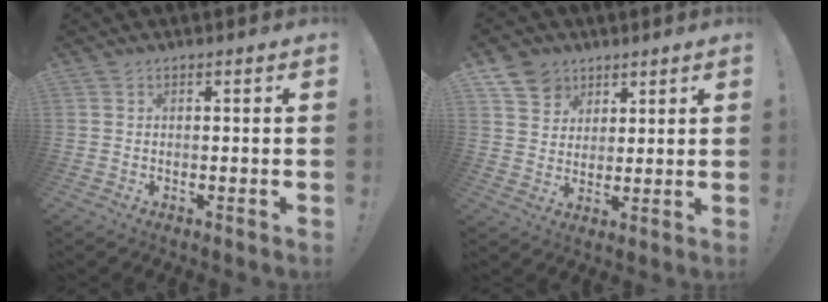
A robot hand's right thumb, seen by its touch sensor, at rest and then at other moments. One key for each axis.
{"total": 8.4, "fx": 5.3, "fy": 6.4, "fz": 1.3, "tx": -0.020, "ty": -0.036, "tz": 0.105}